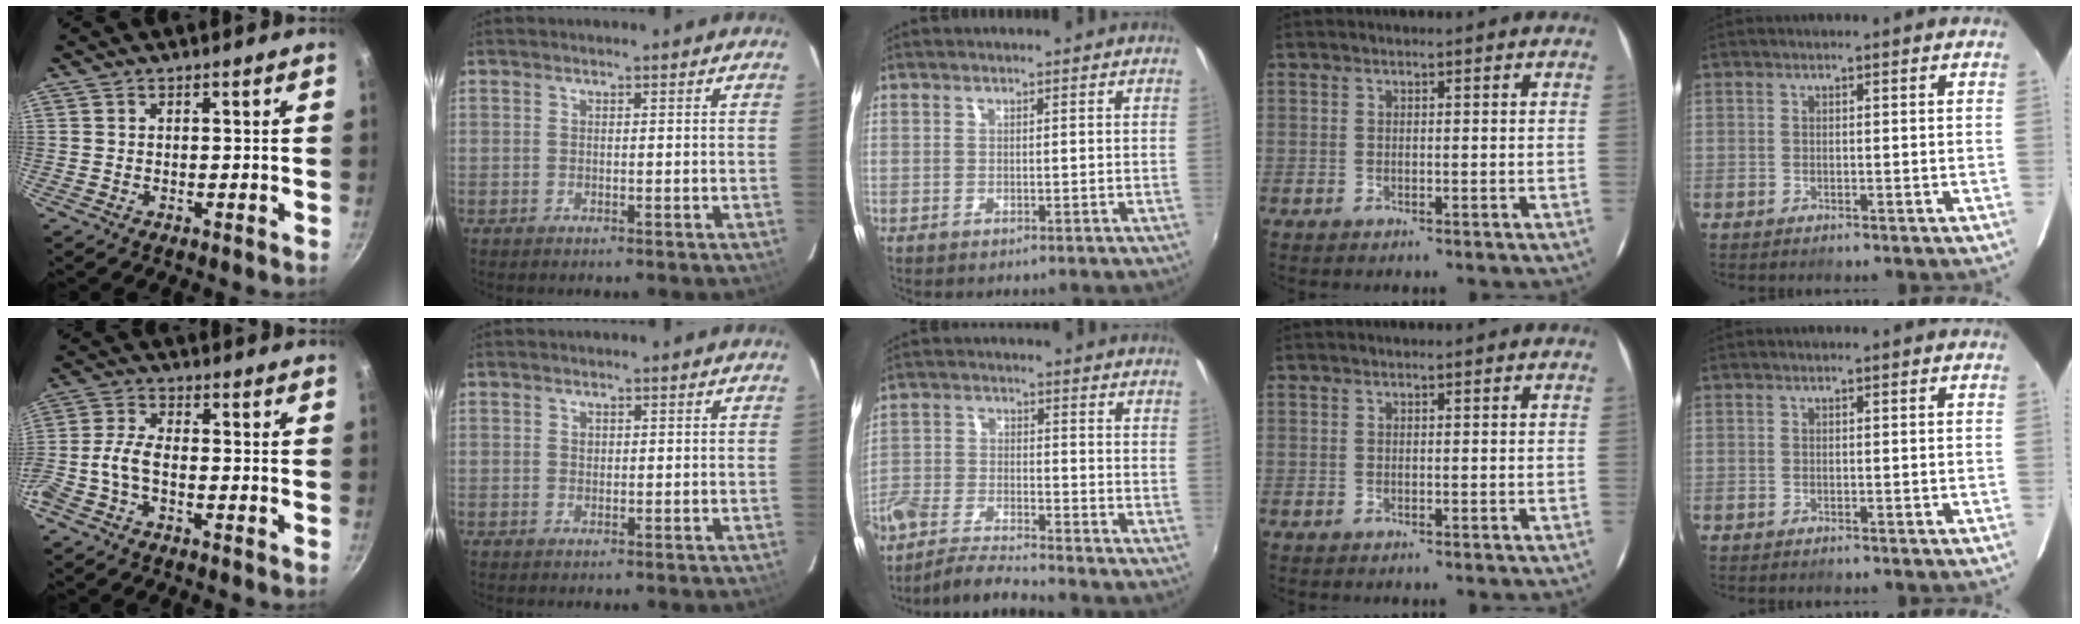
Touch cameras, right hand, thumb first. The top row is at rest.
{"thumb": {"total": 5.1, "force": [-2.3, 2.2, 4.0], "torque": [-0.097, 0.025, -0.059]}, "index": {"total": 0.7, "force": [0.2, 0.7, 0.2], "torque": [-0.001, 0.003, 0.005]}, "middle": {"total": 7.8, "force": [-7.0, 1.0, 3.3], "torque": [-0.079, -0.007, -0.143]}}